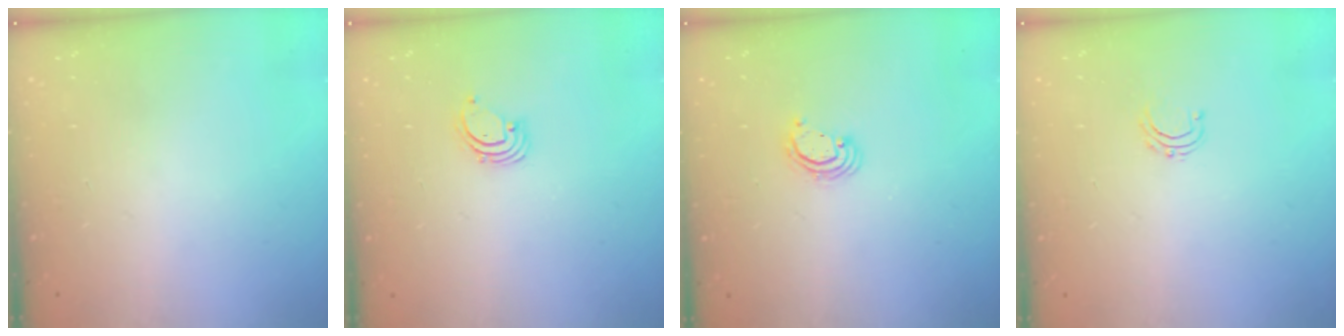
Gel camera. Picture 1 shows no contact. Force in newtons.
{"total": 1.6, "press": 1.6, "slide": 0.1}
{"total": 2.4, "press": 2.4, "slide": 0.1}
{"total": 4.0, "press": 4.0, "slide": 0.3}